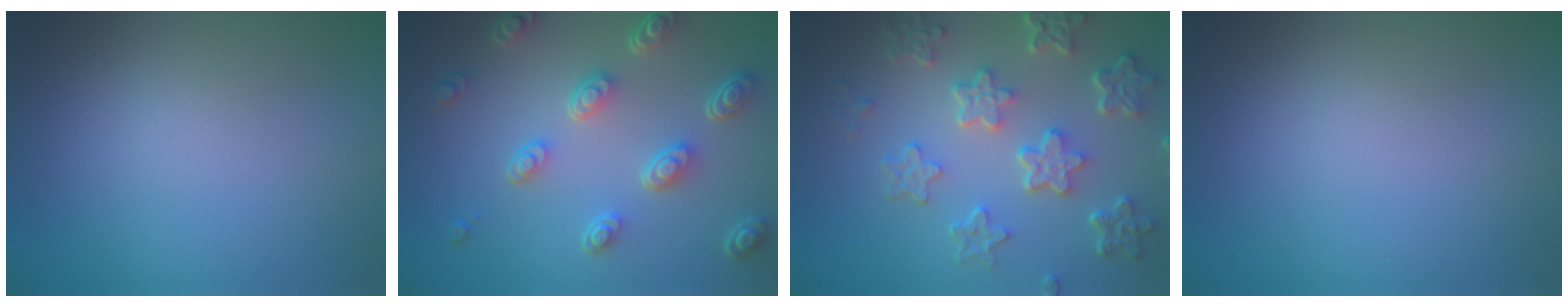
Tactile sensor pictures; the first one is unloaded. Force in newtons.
{"total": 5.3, "press": 4.0, "slide": 3.5}
{"total": 6.2, "press": 4.6, "slide": 4.2}
{"total": 0.0}